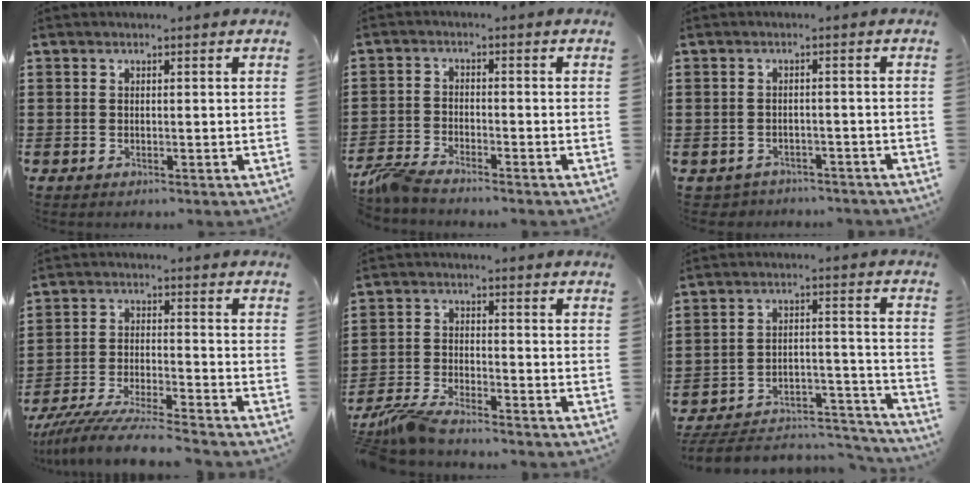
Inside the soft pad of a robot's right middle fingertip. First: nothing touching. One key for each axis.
{"total": 3.7, "fx": -3.4, "fy": 0.3, "fz": 1.5, "tx": -0.055, "ty": -0.009, "tz": -0.074}
{"total": 2.0, "fx": -1.9, "fy": 0.5, "fz": -0.3, "tx": -0.003, "ty": 0.000, "tz": -0.044}
{"total": 7.3, "fx": -6.9, "fy": -0.3, "fz": 2.3, "tx": -0.047, "ty": -0.008, "tz": -0.134}
{"total": 4.8, "fx": -4.5, "fy": 0.2, "fz": 1.8, "tx": -0.059, "ty": -0.015, "tz": -0.091}
{"total": 4.9, "fx": -4.4, "fy": 1.0, "fz": 1.7, "tx": -0.028, "ty": -0.002, "tz": -0.090}